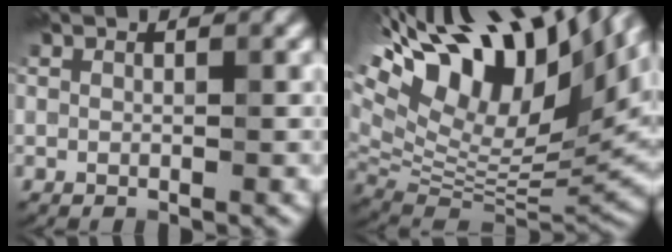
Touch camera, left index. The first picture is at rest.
{"total": 16.0, "force": [8.9, 5.4, 12.1], "torque": [-0.227, 0.037, 0.172]}